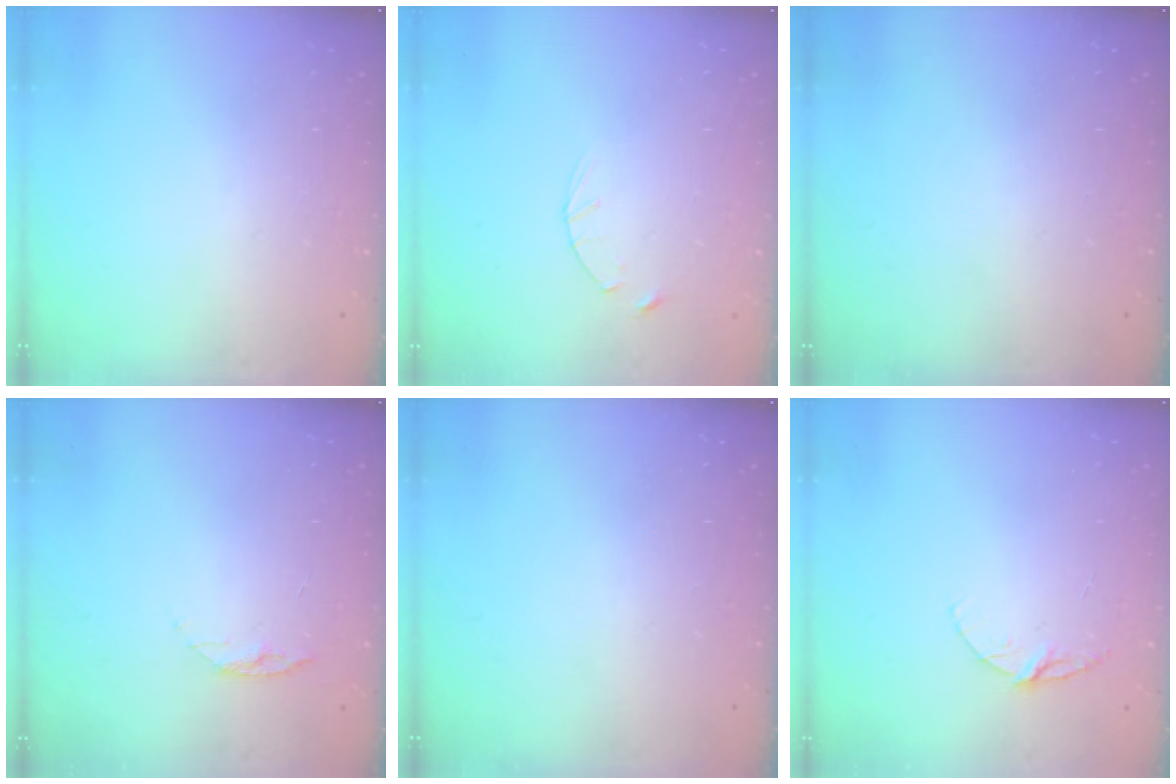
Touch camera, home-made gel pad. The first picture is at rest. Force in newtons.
{"total": 2.8, "press": 2.8, "slide": 0.4}
{"total": 0.0}
{"total": 4.9, "press": 4.8, "slide": 0.5}
{"total": 0.0}
{"total": 6.0, "press": 6.0, "slide": 0.6}